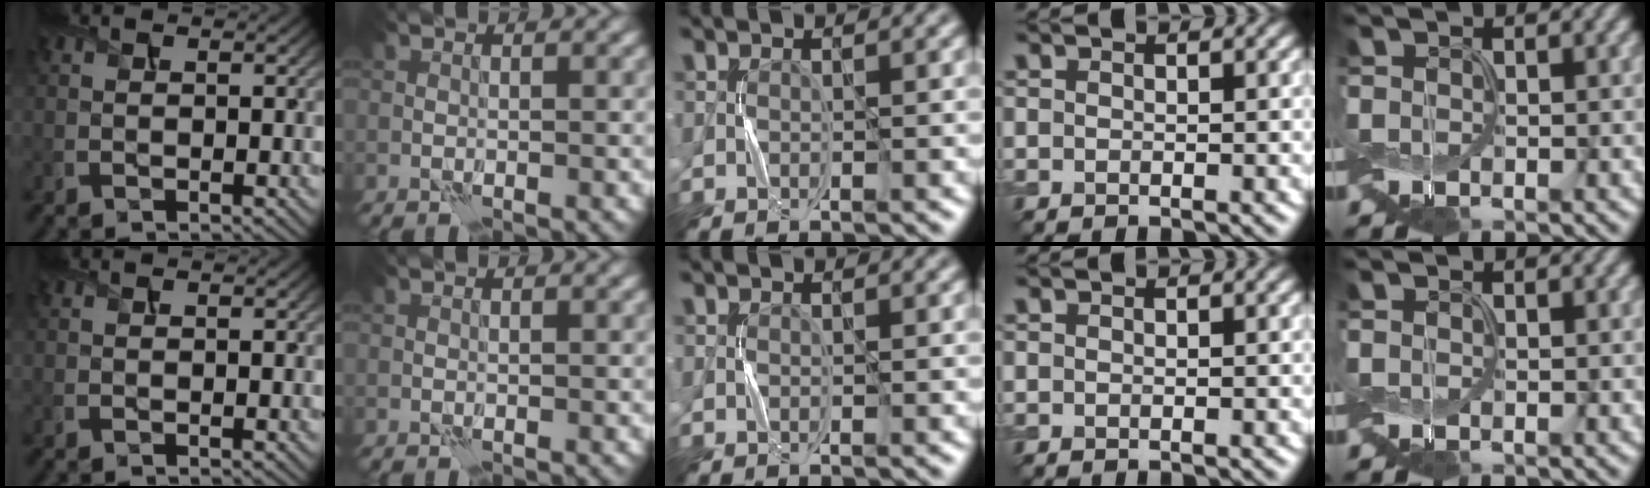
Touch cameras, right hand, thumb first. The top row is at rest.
{}